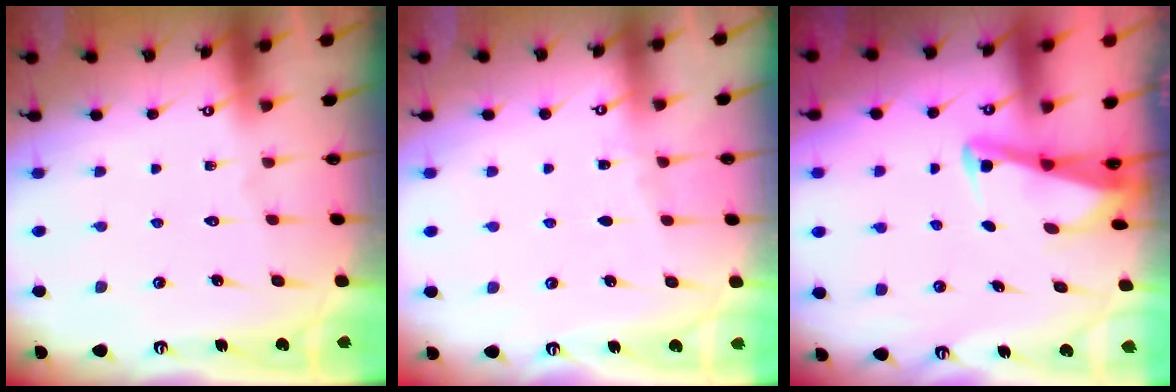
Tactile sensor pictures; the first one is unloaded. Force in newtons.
{"total": 2.4, "press": 2.4, "slide": 0.4}
{"total": 3.0, "press": 3.0, "slide": 0.3}